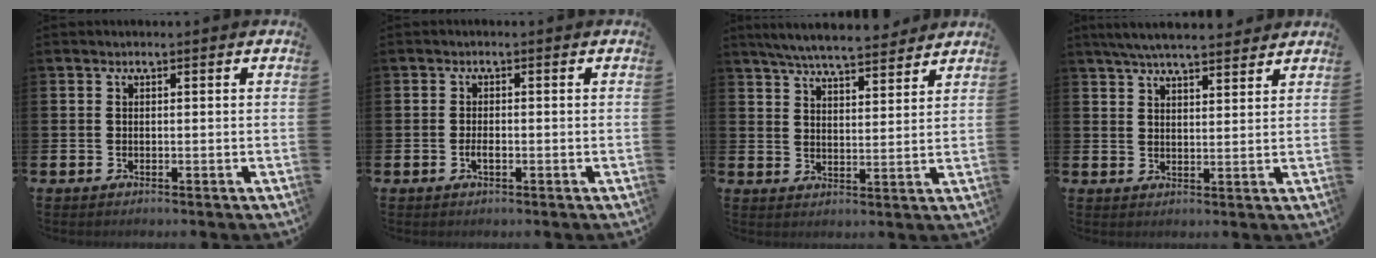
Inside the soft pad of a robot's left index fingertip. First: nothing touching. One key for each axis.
{"total": 1.4, "fx": -0.4, "fy": 0.6, "fz": 1.1, "tx": -0.027, "ty": 0.002, "tz": -0.007}
{"total": 6.4, "fx": 6.1, "fy": 0.6, "fz": 1.6, "tx": -0.048, "ty": -0.031, "tz": 0.109}
{"total": 5.6, "fx": 5.3, "fy": 0.7, "fz": 1.7, "tx": -0.045, "ty": -0.016, "tz": 0.096}